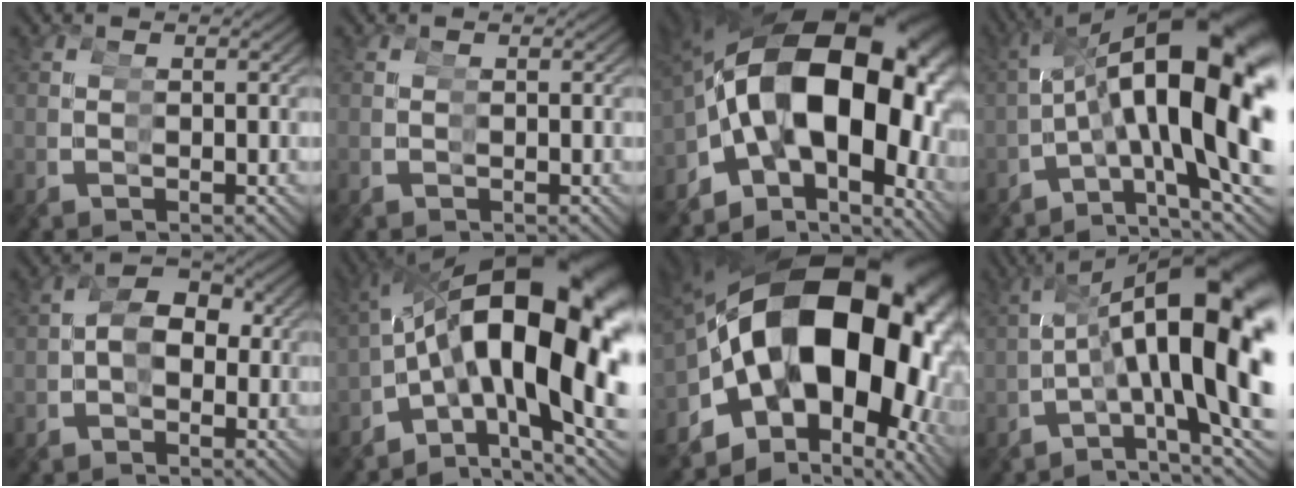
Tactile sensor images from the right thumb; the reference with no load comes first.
{"total": 0.0}
{"total": 22.3, "force": [1.8, 14.1, 17.2], "torque": [-0.303, -0.012, 0.041]}
{"total": 15.1, "force": [0.3, 8.0, 12.8], "torque": [-0.181, -0.002, 0.014]}
{"total": 6.6, "force": [-0.1, 5.3, 3.9], "torque": [-0.065, 0.007, -0.009]}
{"total": 20.1, "force": [0.0, 12.0, 16.2], "torque": [-0.247, -0.012, 0.008]}
{"total": 25.0, "force": [3.3, 15.6, 19.3], "torque": [-0.327, 0.009, 0.056]}
{"total": 13.6, "force": [0.2, 6.6, 11.9], "torque": [-0.165, 0.006, 0.010]}